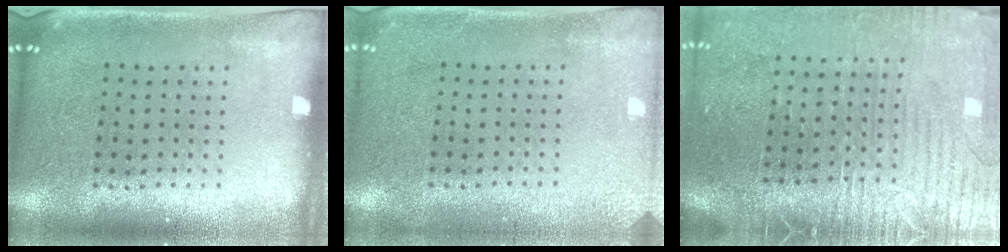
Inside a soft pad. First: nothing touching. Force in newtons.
{"total": 2.0, "press": 2.0, "slide": 0.3}
{"total": 3.7, "press": 3.3, "slide": 1.6}